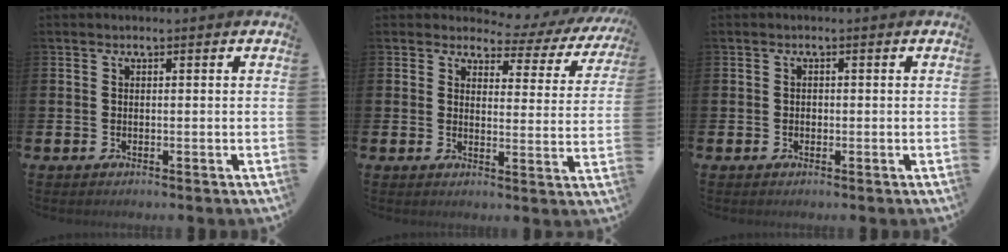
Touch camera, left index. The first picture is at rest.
{"total": 3.1, "force": [2.4, 1.8, 0.7], "torque": [-0.020, -0.029, 0.029]}
{"total": 0.7, "force": [-0.2, 0.6, 0.2], "torque": [-0.004, 0.004, -0.005]}